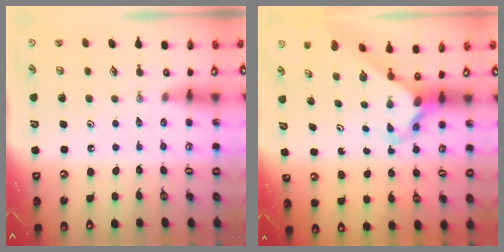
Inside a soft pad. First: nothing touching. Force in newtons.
{"total": 2.8, "press": 2.8, "slide": 0.3}